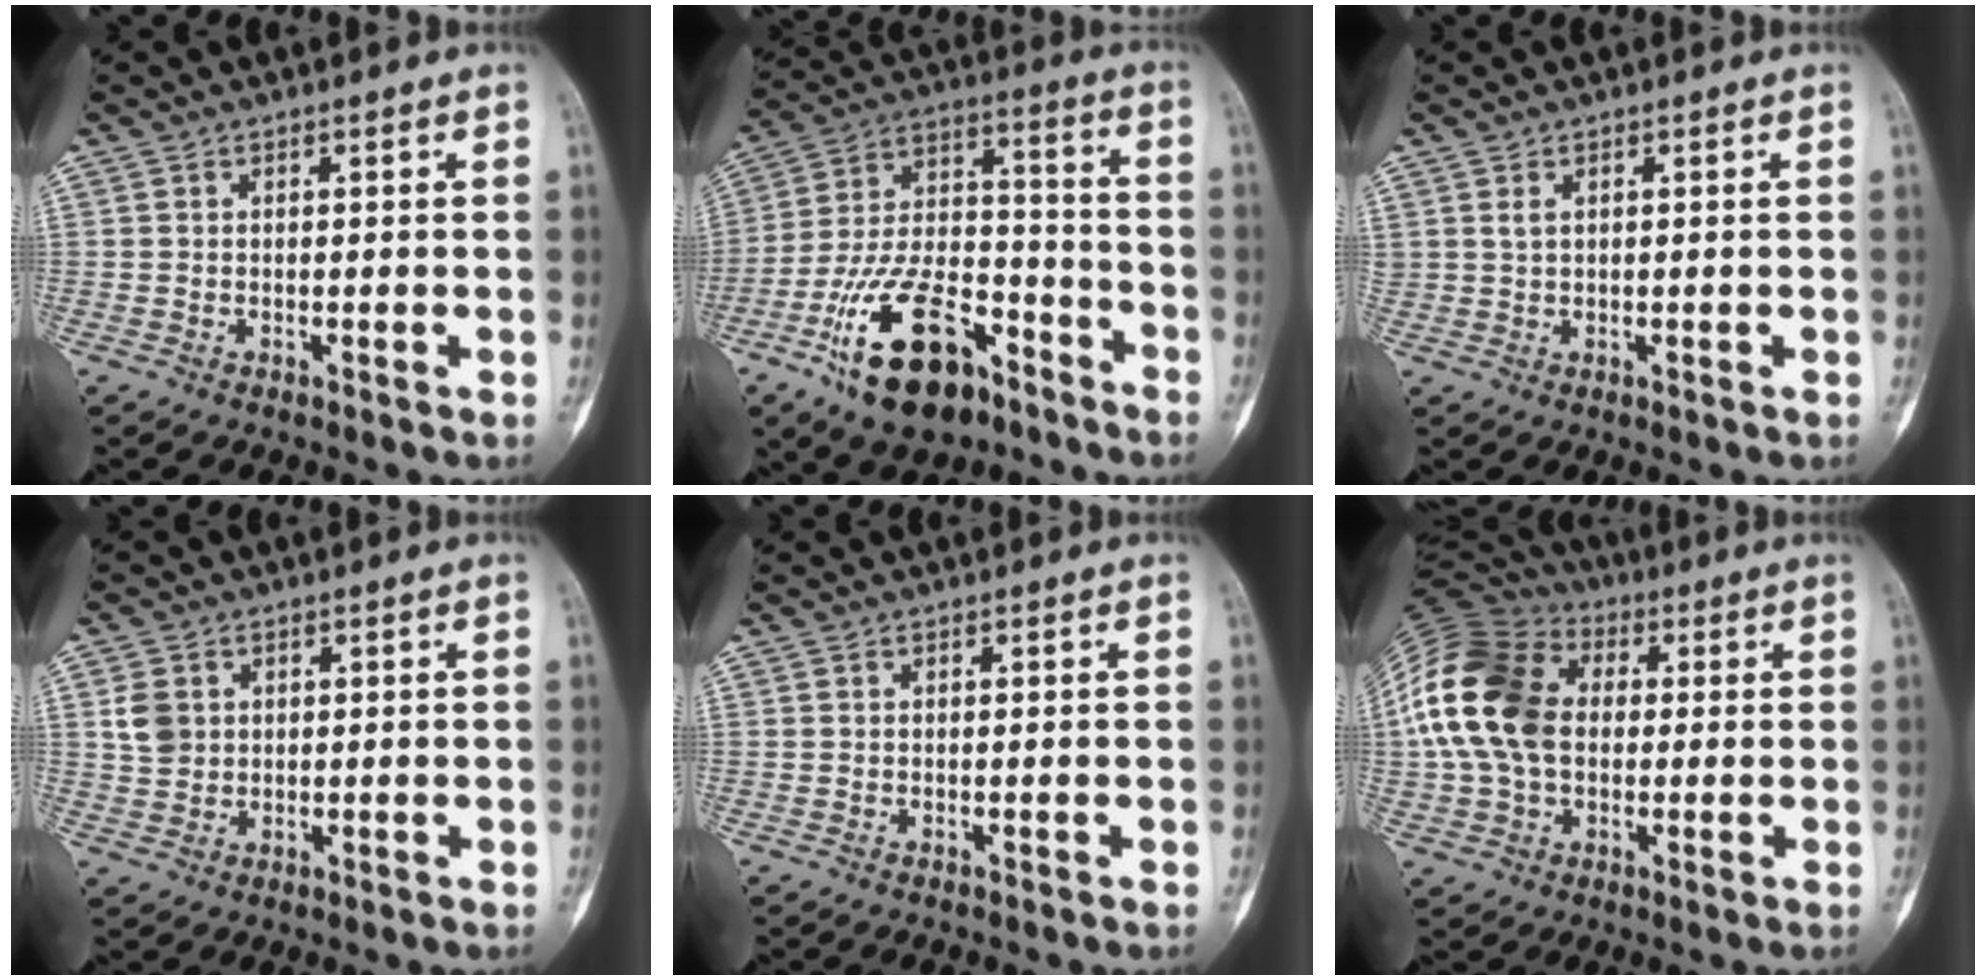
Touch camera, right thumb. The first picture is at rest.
{"total": 19.5, "force": [-11.2, 9.5, 12.8], "torque": [-0.218, 0.083, -0.196]}
{"total": 1.4, "force": [0.7, 0.9, 0.9], "torque": [-0.016, 0.000, 0.017]}
{"total": 4.3, "force": [1.2, 3.6, 2.0], "torque": [-0.025, 0.000, 0.027]}
{"total": 0.0}
{"total": 19.9, "force": [1.6, 14.5, 13.5], "torque": [-0.269, 0.024, 0.024]}